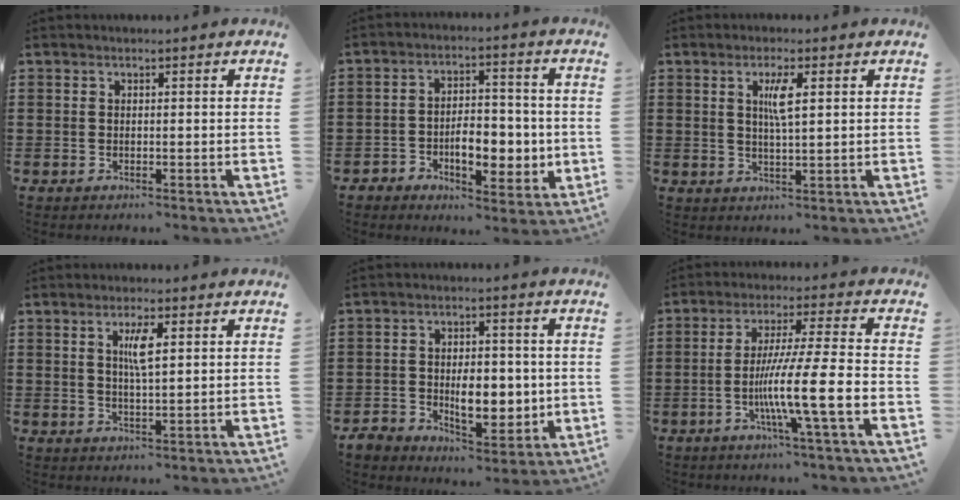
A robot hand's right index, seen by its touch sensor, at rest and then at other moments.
{"total": 7.0, "force": [-2.1, 4.4, 5.1], "torque": [-0.076, 0.006, -0.040]}
{"total": 3.5, "force": [1.1, 0.6, 3.3], "torque": [-0.068, 0.005, 0.015]}
{"total": 3.8, "force": [1.1, 0.8, 3.5], "torque": [-0.072, 0.007, 0.016]}
{"total": 7.3, "force": [-1.2, 5.1, 5.1], "torque": [-0.081, 0.007, -0.020]}
{"total": 11.2, "force": [-3.7, 0.0, 10.6], "torque": [-0.197, -0.010, -0.071]}